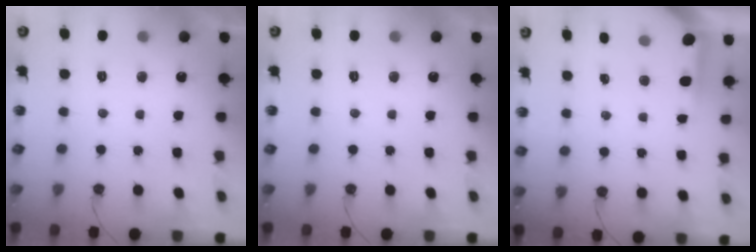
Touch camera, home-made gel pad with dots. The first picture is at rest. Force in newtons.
{"total": 0.0}
{"total": 3.5, "press": 3.4, "slide": 0.5}